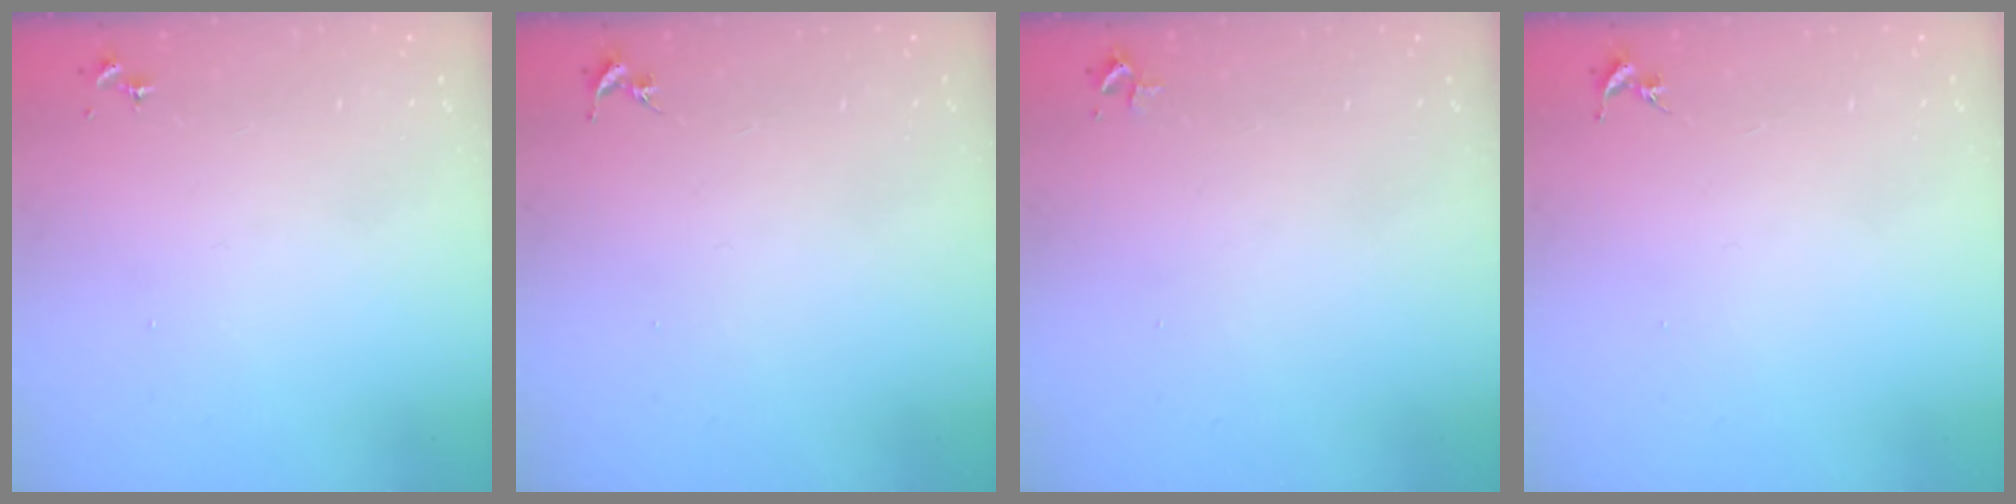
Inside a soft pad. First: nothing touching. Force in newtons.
{"total": 0.0}
{"total": 2.2, "press": 2.2, "slide": 0.3}
{"total": 0.0}